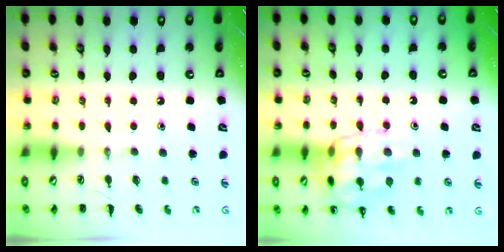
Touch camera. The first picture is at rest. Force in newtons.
{"total": 15.2, "press": 15.1, "slide": 1.6}